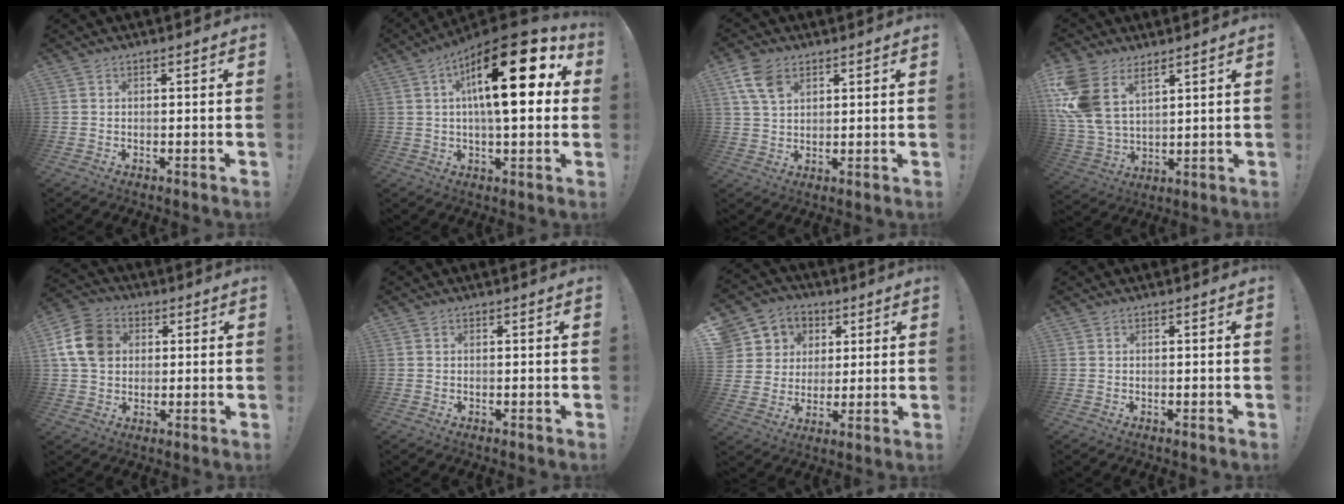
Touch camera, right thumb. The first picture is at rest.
{"total": 23.0, "force": [6.1, 7.7, 20.8], "torque": [-0.308, -0.031, 0.089]}
{"total": 8.5, "force": [4.4, 5.4, 4.9], "torque": [-0.090, -0.005, 0.089]}
{"total": 13.5, "force": [7.0, 8.3, 8.0], "torque": [-0.186, -0.040, 0.134]}
{"total": 13.1, "force": [2.9, 10.4, 7.4], "torque": [-0.123, 0.002, 0.062]}
{"total": 0.0}
{"total": 10.1, "force": [3.0, 9.3, 2.2], "torque": [-0.031, -0.015, 0.072]}
{"total": 0.0}